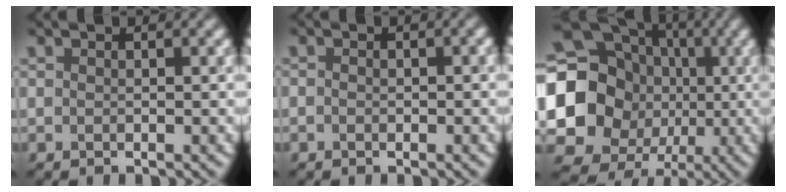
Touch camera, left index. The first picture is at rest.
{"total": 1.0, "force": [-0.3, 0.7, 0.7], "torque": [-0.010, -0.005, -0.006]}
{"total": 19.7, "force": [-1.1, 17.9, 8.1], "torque": [-0.176, 0.005, -0.061]}